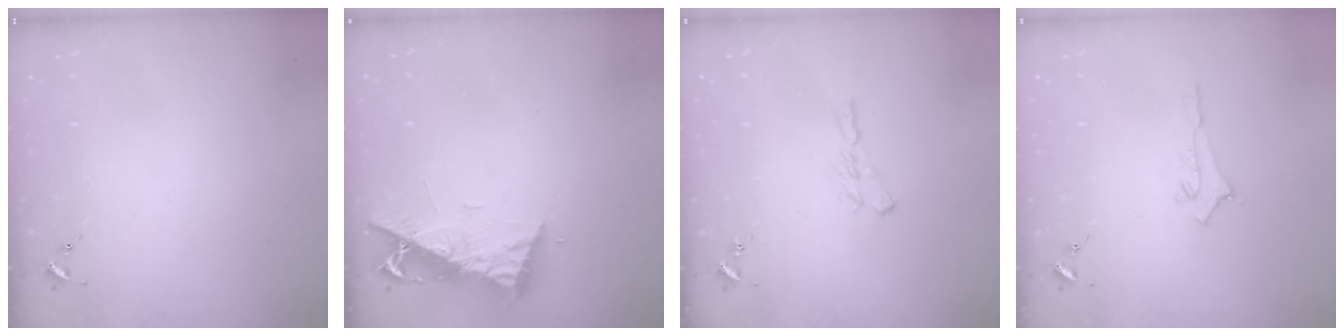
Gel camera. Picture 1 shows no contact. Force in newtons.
{"total": 9.7, "press": 9.7, "slide": 0.7}
{"total": 5.8, "press": 5.8, "slide": 0.5}
{"total": 2.9, "press": 2.9, "slide": 0.2}